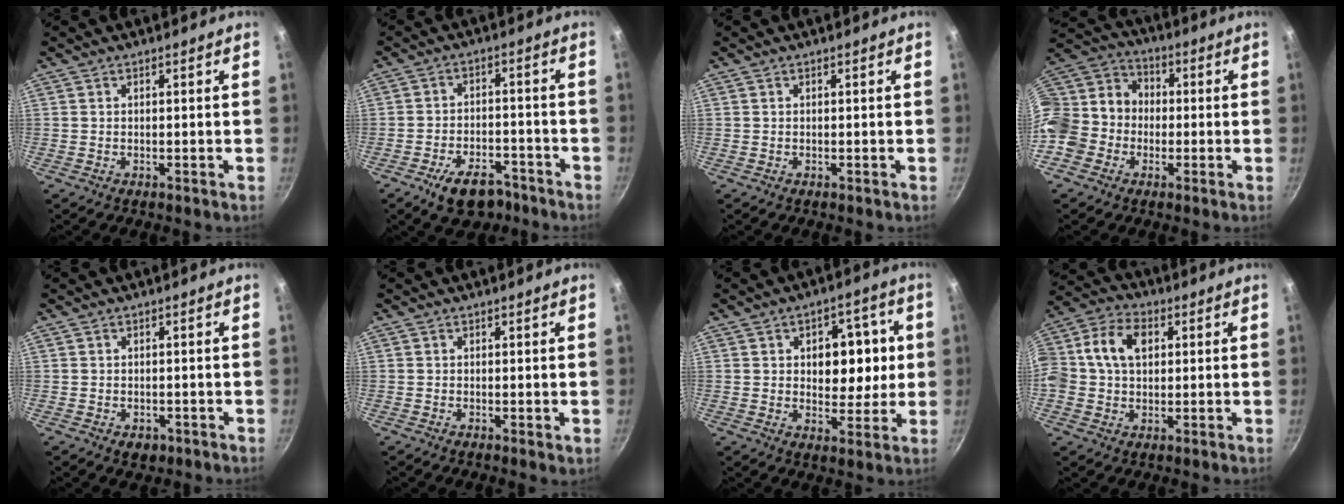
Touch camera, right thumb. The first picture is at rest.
{"total": 9.3, "force": [-5.9, 5.0, 5.0], "torque": [-0.058, 0.040, -0.091]}
{"total": 0.0}
{"total": 15.2, "force": [-3.3, 13.1, 7.0], "torque": [-0.111, 0.051, -0.077]}
{"total": 2.4, "force": [-1.0, 1.8, 1.2], "torque": [-0.014, 0.004, -0.004]}
{"total": 0.7, "force": [0.1, 0.3, 0.6], "torque": [-0.010, -0.003, -0.001]}
{"total": 11.4, "force": [1.6, 7.8, 8.2], "torque": [-0.063, -0.002, 0.022]}
{"total": 14.0, "force": [2.5, 10.1, 9.3], "torque": [-0.171, 0.028, 0.028]}